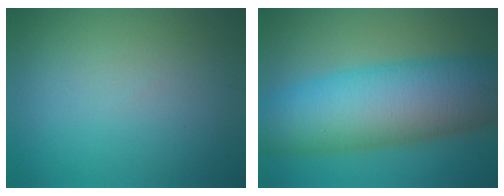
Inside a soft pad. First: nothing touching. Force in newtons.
{"total": 12.1, "press": 12.1, "slide": 0.3}